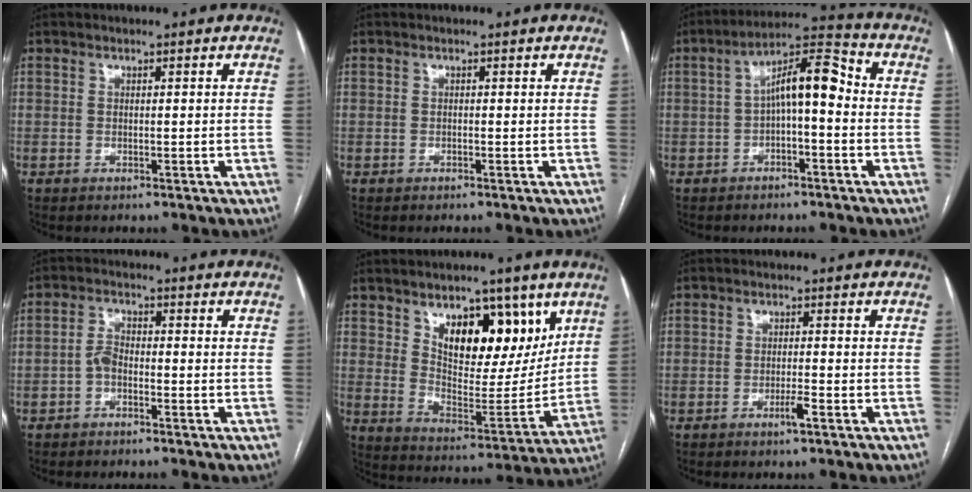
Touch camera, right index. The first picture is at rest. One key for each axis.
{"total": 0.0}
{"total": 8.7, "fx": -0.3, "fy": 2.5, "fz": 8.4, "tx": -0.140, "ty": 0.040, "tz": -0.008}
{"total": 2.6, "fx": -1.1, "fy": 1.2, "fz": 1.9, "tx": -0.036, "ty": 0.007, "tz": -0.024}
{"total": 14.8, "fx": 7.8, "fy": 6.5, "fz": 10.7, "tx": -0.146, "ty": -0.003, "tz": 0.137}
{"total": 2.1, "fx": -1.2, "fy": 0.0, "fz": 1.8, "tx": -0.031, "ty": -0.002, "tz": -0.021}